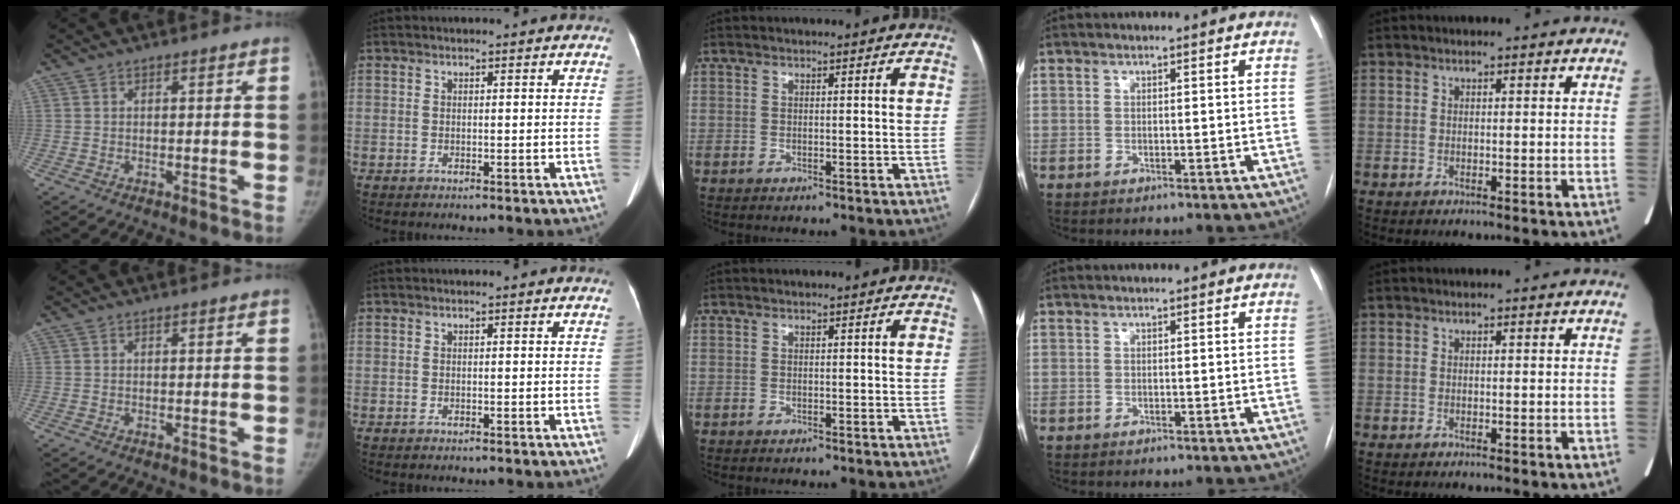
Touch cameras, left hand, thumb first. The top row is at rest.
{}